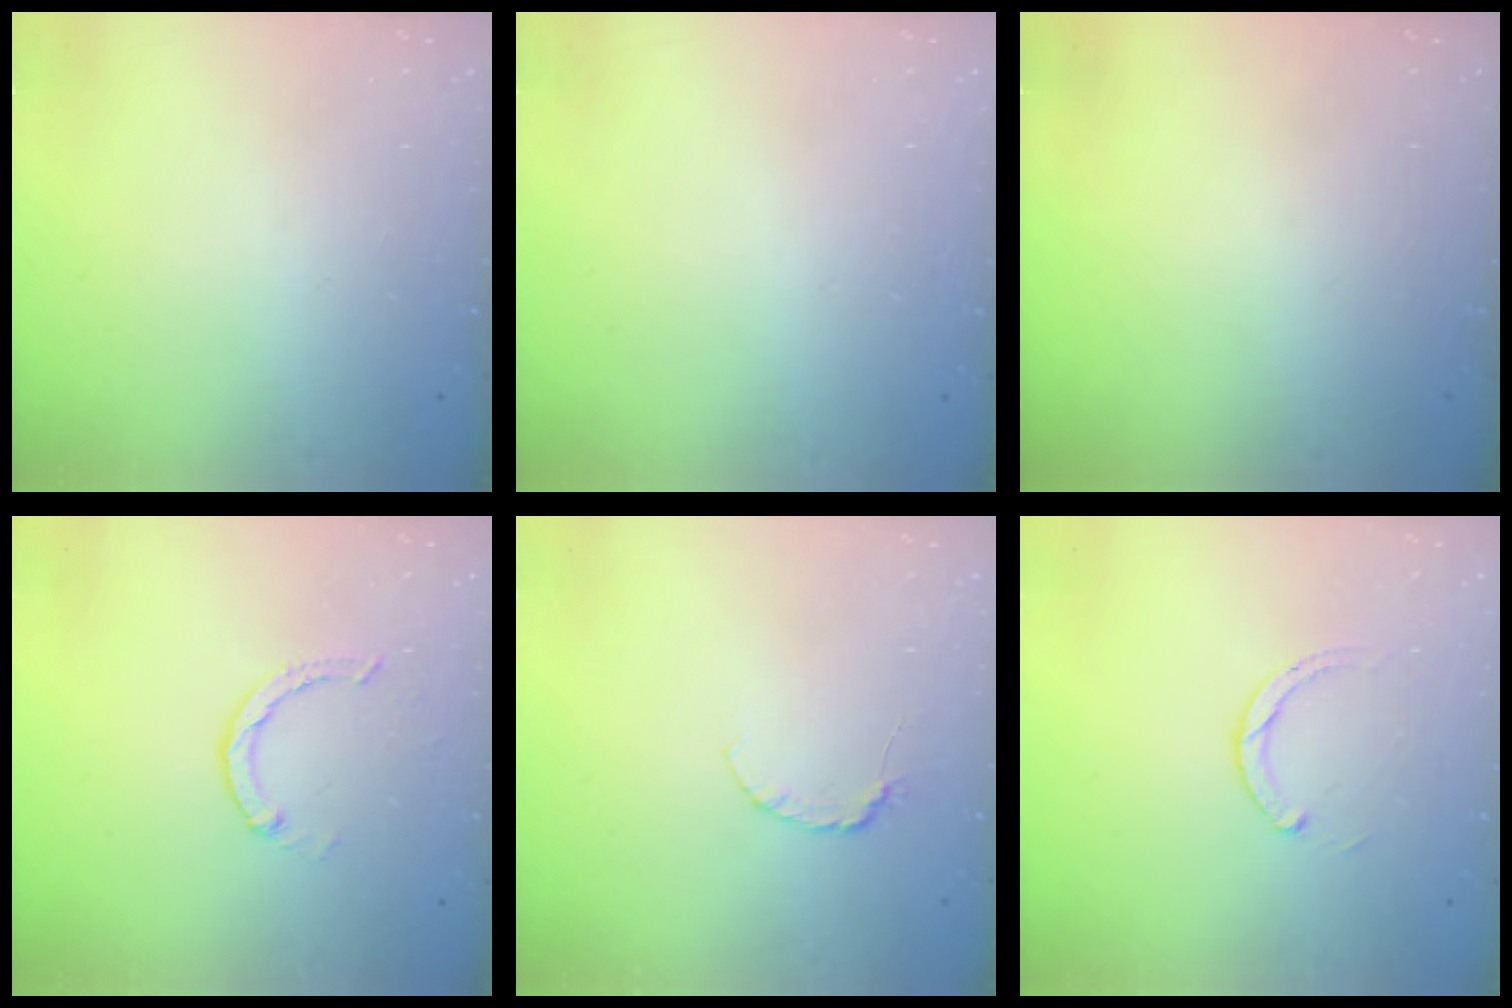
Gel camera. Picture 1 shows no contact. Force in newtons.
{"total": 2.6, "press": 2.6, "slide": 0.2}
{"total": 0.0}
{"total": 1.8, "press": 1.8, "slide": 0.2}
{"total": 4.0, "press": 4.0, "slide": 0.5}
{"total": 2.5, "press": 2.5, "slide": 0.3}